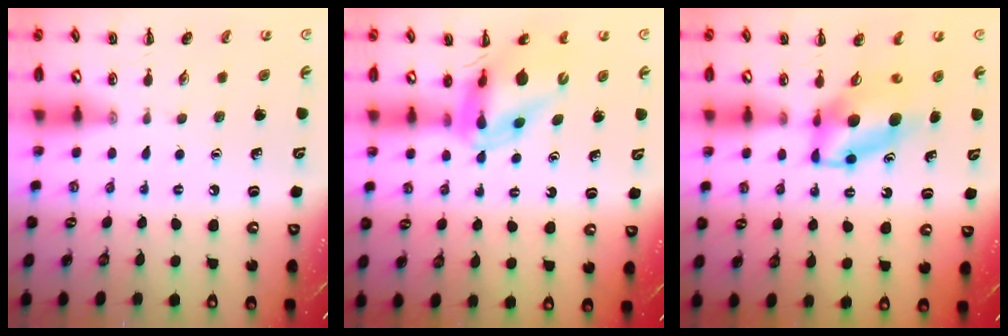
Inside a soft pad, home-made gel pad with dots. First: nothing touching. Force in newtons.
{"total": 12.8, "press": 12.2, "slide": 3.8}
{"total": 6.3, "press": 6.2, "slide": 1.0}